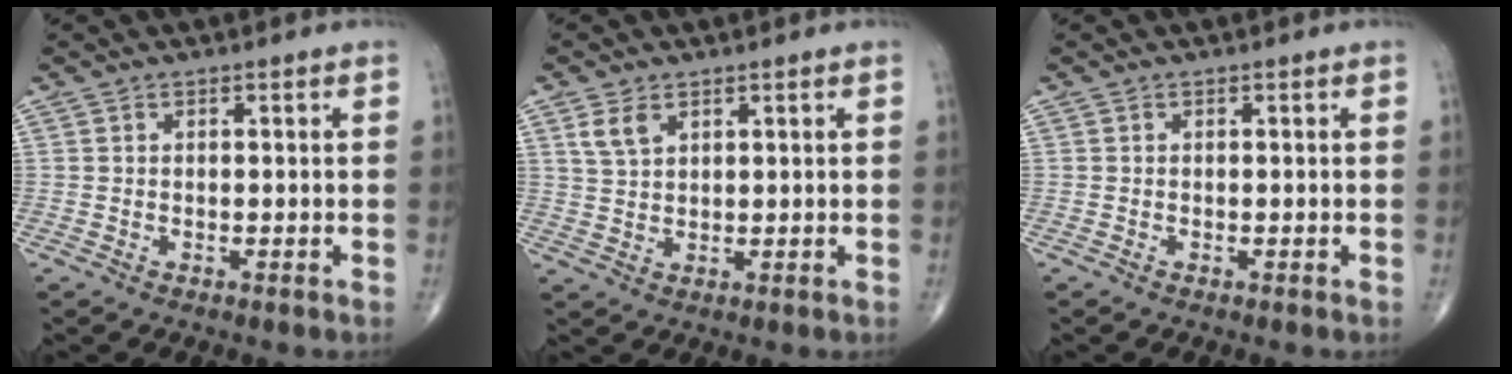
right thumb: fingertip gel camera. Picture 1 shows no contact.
{"total": 3.7, "force": [2.0, 2.1, 2.3], "torque": [-0.043, -0.003, 0.047]}
{"total": 0.0}